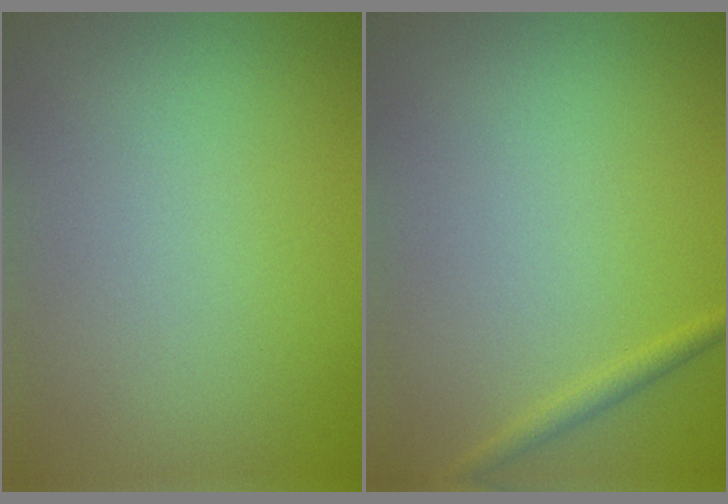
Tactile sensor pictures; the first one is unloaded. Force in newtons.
{"total": 1.1, "press": 1.1, "slide": 0.1}